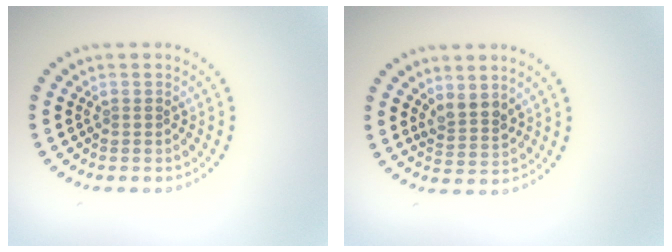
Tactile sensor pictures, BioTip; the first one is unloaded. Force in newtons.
{"total": 2.2, "press": 1.8, "slide": 1.2}